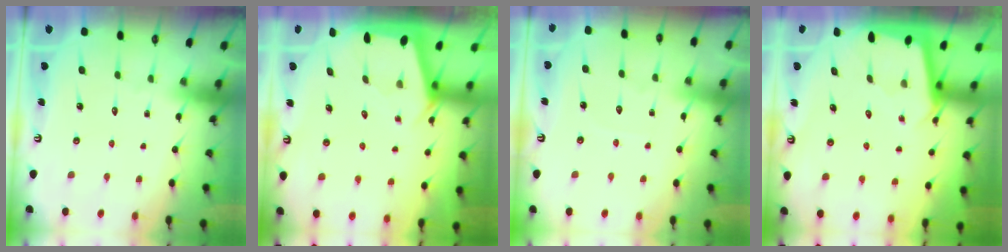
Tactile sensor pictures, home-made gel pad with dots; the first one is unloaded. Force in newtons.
{"total": 1.9, "press": 1.9, "slide": 0.3}
{"total": 3.9, "press": 3.9, "slide": 0.2}
{"total": 2.1, "press": 2.1, "slide": 0.2}